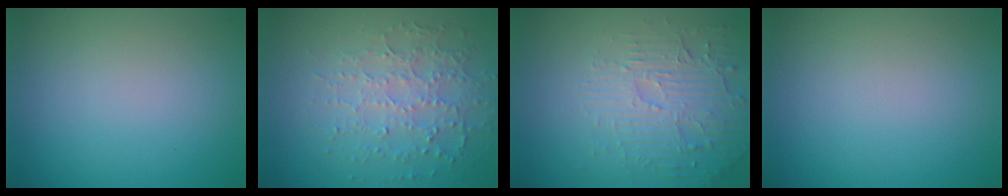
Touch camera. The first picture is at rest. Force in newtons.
{"total": 4.1, "press": 3.4, "slide": 2.3}
{"total": 4.6, "press": 3.6, "slide": 2.8}
{"total": 0.0}